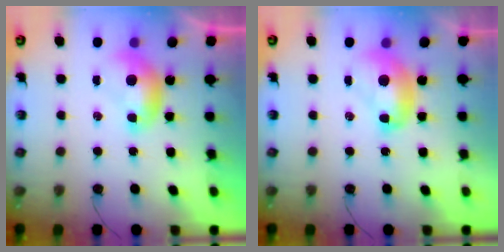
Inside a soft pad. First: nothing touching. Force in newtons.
{"total": 2.4, "press": 2.4, "slide": 0.3}